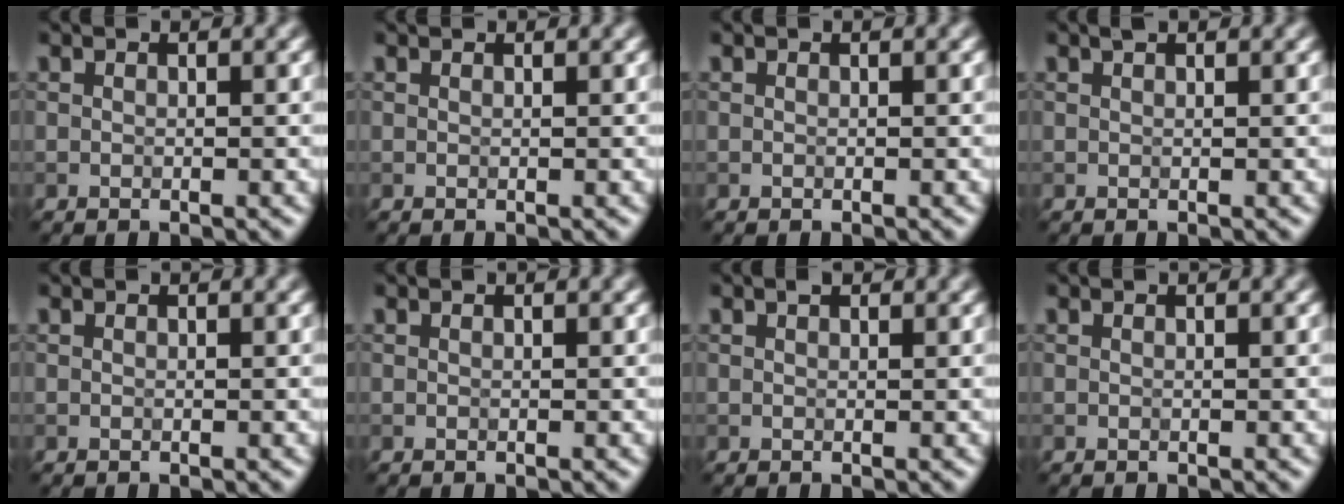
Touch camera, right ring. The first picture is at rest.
{"total": 0.5, "force": [0.5, 0.1, 0.1], "torque": [-0.004, -0.002, 0.005]}
{"total": 0.0}
{"total": 0.6, "force": [0.5, 0.1, 0.3], "torque": [-0.003, 0.001, 0.010]}
{"total": 0.0}
{"total": 0.0}
{"total": 0.6, "force": [0.4, 0.3, 0.3], "torque": [-0.006, 0.002, 0.007]}
{"total": 0.0}